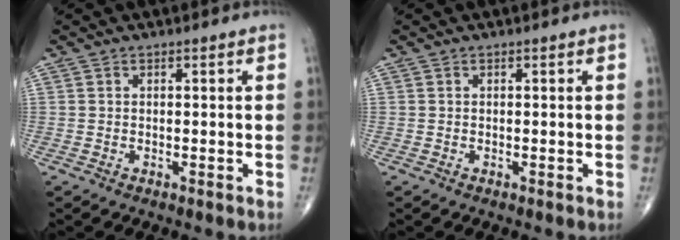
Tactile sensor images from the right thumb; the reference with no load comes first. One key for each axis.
{"total": 0.0}